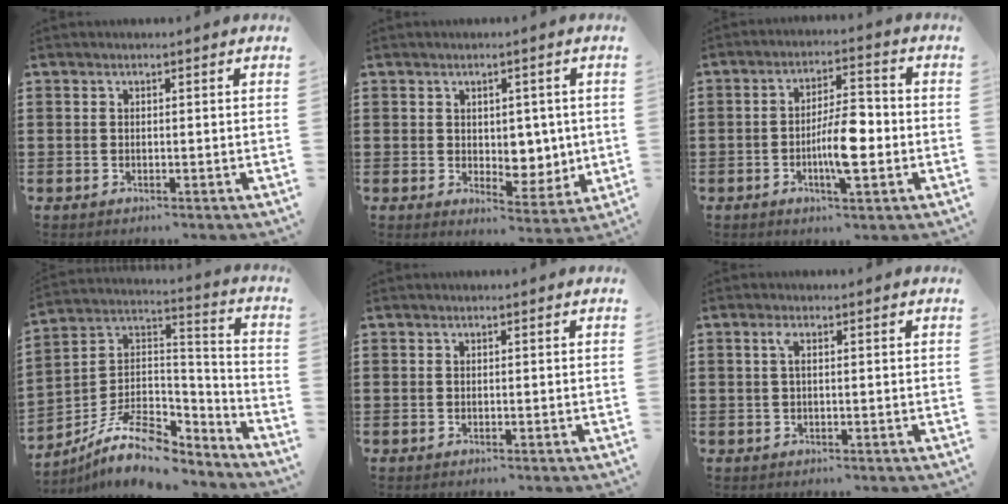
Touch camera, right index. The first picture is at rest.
{"total": 4.7, "force": [1.4, 3.9, 2.3], "torque": [-0.037, -0.005, 0.022]}
{"total": 7.7, "force": [-1.9, 2.5, 7.1], "torque": [-0.125, -0.001, -0.039]}
{"total": 11.4, "force": [-8.0, 5.1, 6.4], "torque": [-0.133, 0.021, -0.152]}
{"total": 0.0}
{"total": 1.7, "force": [0.3, 0.3, 1.6], "torque": [-0.033, 0.003, 0.004]}